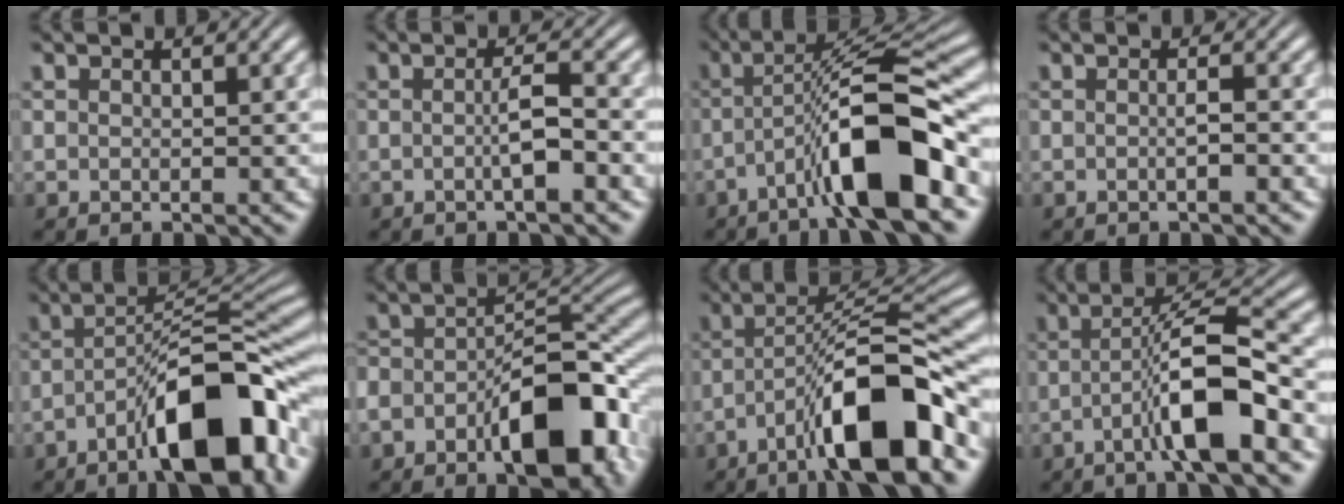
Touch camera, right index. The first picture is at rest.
{"total": 2.3, "force": [-0.9, -0.1, 2.1], "torque": [-0.027, 0.004, -0.020]}
{"total": 9.1, "force": [-1.4, 2.3, 8.7], "torque": [-0.135, 0.003, -0.024]}
{"total": 1.1, "force": [-0.6, 0.0, 0.9], "torque": [-0.012, 0.000, -0.014]}
{"total": 10.1, "force": [-3.7, 3.1, 8.8], "torque": [-0.131, -0.006, -0.053]}
{"total": 9.2, "force": [-3.7, 4.5, 7.1], "torque": [-0.112, -0.004, -0.059]}
{"total": 9.2, "force": [-3.0, 2.4, 8.4], "torque": [-0.128, 0.000, -0.044]}
{"total": 6.0, "force": [-1.1, 0.7, 5.8], "torque": [-0.094, 0.004, -0.021]}